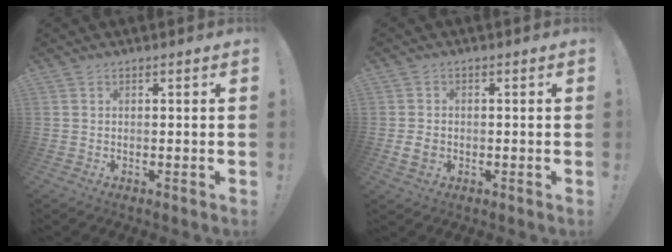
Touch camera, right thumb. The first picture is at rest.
{"total": 4.0, "force": [-0.8, 3.1, 2.4], "torque": [-0.039, -0.001, -0.015]}